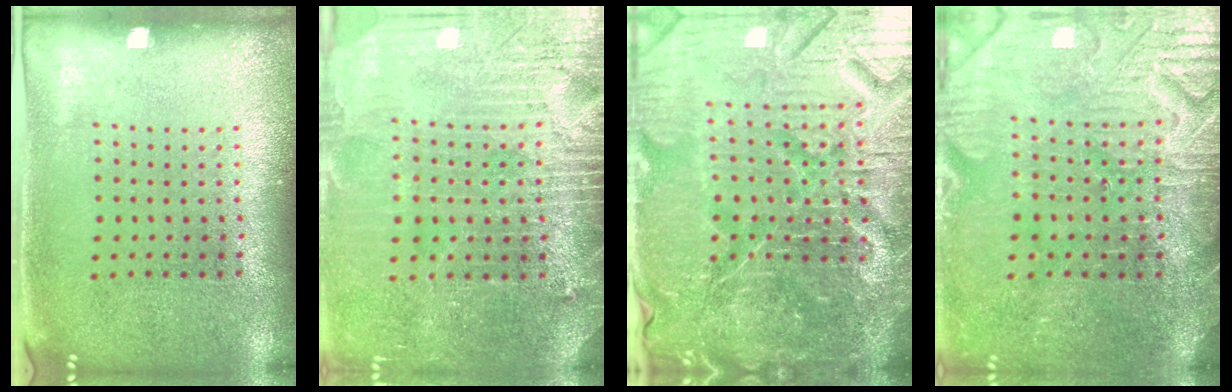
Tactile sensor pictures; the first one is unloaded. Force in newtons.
{"total": 3.7, "press": 3.4, "slide": 1.3}
{"total": 7.3, "press": 6.5, "slide": 3.4}
{"total": 4.0, "press": 3.8, "slide": 1.3}